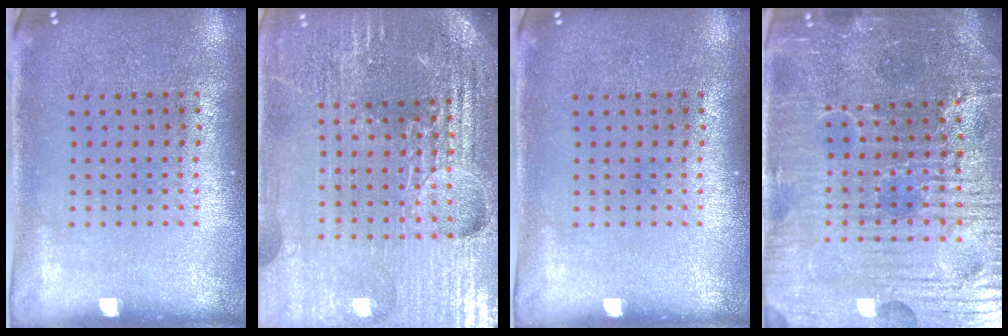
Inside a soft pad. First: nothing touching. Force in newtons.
{"total": 5.8, "press": 5.2, "slide": 2.6}
{"total": 0.0}
{"total": 6.5, "press": 6.0, "slide": 2.6}